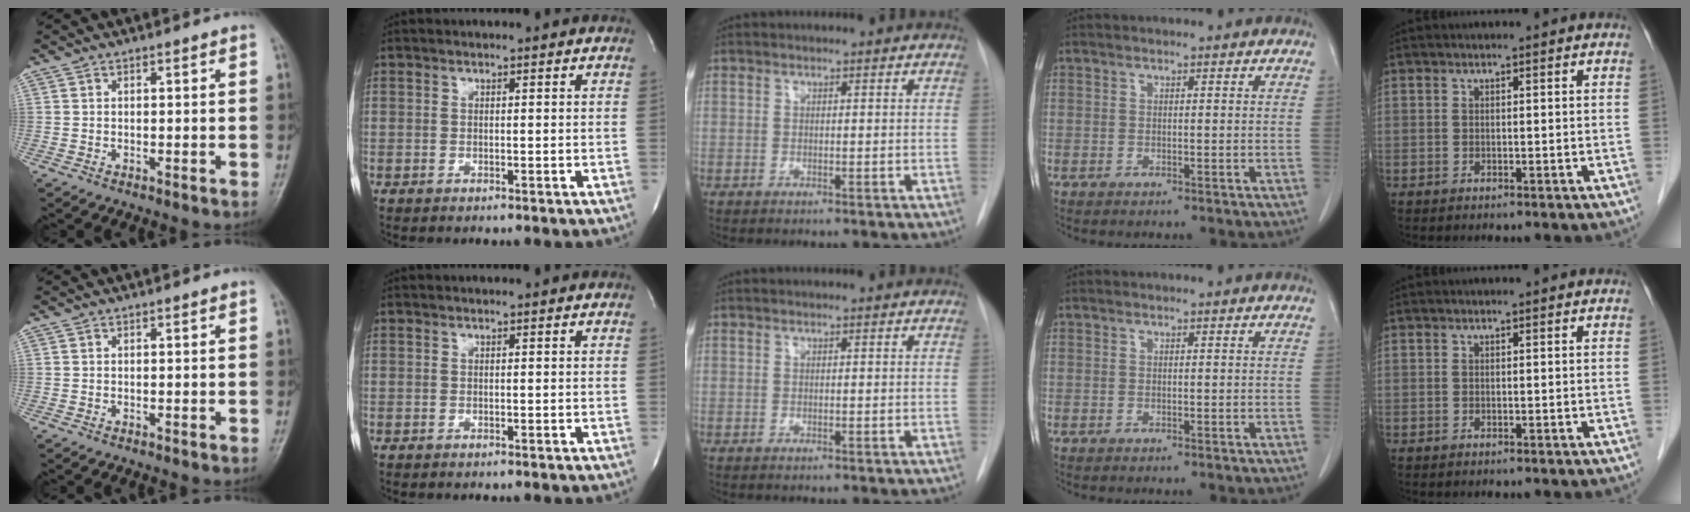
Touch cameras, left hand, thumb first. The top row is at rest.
{}